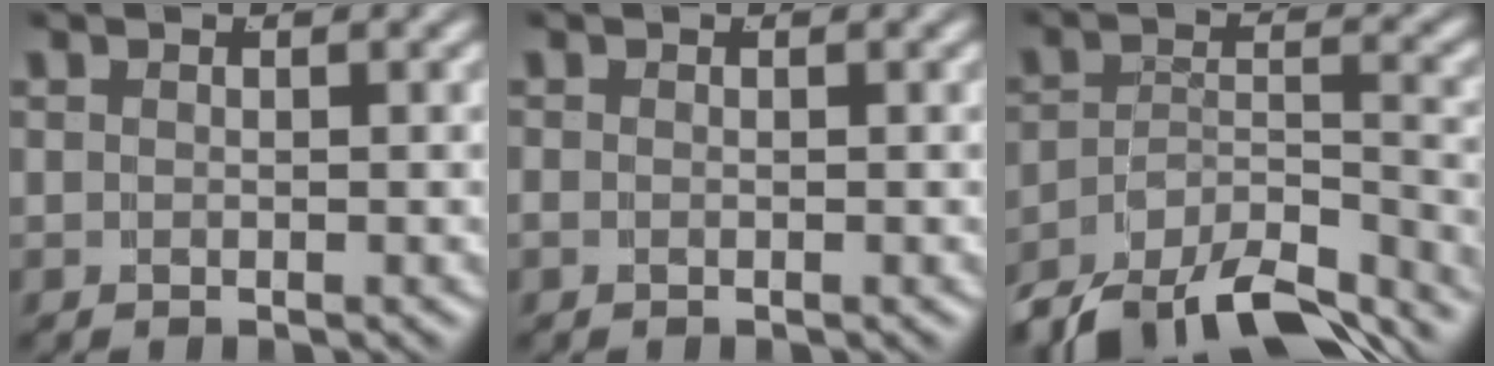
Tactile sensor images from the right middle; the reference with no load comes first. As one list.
[{"total": 0.8, "force": [-0.3, 0.7, 0.4], "torque": [-0.012, 0.000, -0.006]}, {"total": 10.3, "force": [-7.8, 4.3, 5.1], "torque": [-0.067, -0.020, -0.122]}]